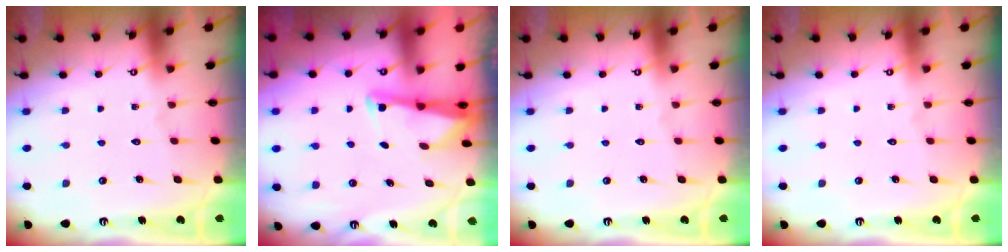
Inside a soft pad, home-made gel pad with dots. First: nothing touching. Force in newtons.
{"total": 2.5, "press": 2.5, "slide": 0.3}
{"total": 0.0}
{"total": 0.0}